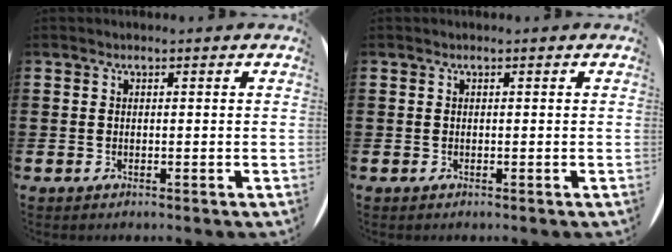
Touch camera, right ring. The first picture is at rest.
{"total": 0.0}